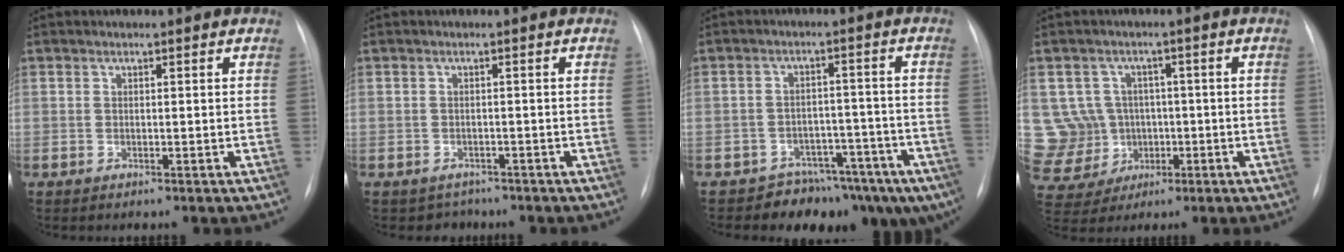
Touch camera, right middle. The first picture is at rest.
{"total": 2.3, "force": [-1.7, 1.5, -0.4], "torque": [0.001, 0.007, -0.024]}
{"total": 10.1, "force": [-8.0, 5.4, 2.9], "torque": [-0.002, 0.052, -0.103]}
{"total": 11.5, "force": [-0.1, 11.3, 2.4], "torque": [-0.082, 0.038, 0.024]}